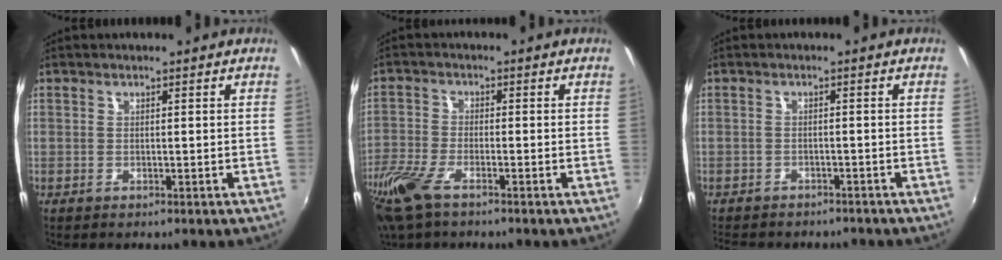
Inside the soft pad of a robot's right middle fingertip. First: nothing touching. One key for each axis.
{"total": 10.3, "fx": -6.9, "fy": 3.7, "fz": 6.8, "tx": -0.172, "ty": -0.032, "tz": -0.142}
{"total": 6.5, "fx": -5.8, "fy": 1.8, "fz": 2.2, "tx": -0.053, "ty": -0.020, "tz": -0.084}